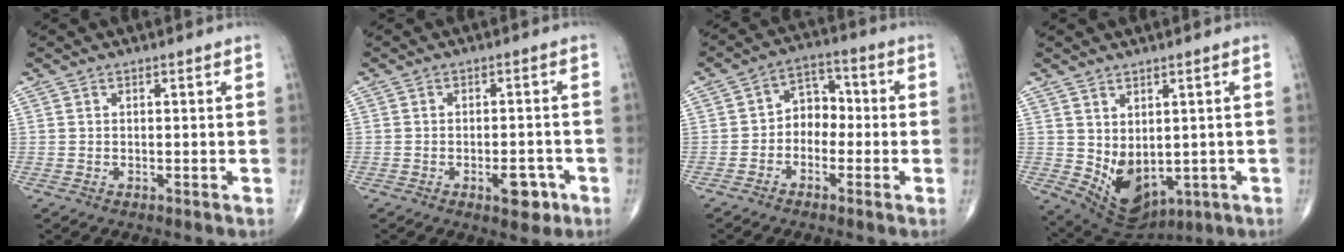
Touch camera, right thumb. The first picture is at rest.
{"total": 4.8, "force": [-2.3, 2.2, 3.6], "torque": [-0.038, 0.009, -0.028]}
{"total": 6.2, "force": [-1.4, 4.8, 3.6], "torque": [-0.020, 0.033, -0.043]}
{"total": 10.0, "force": [-0.3, 6.6, 7.6], "torque": [-0.103, -0.014, 0.030]}